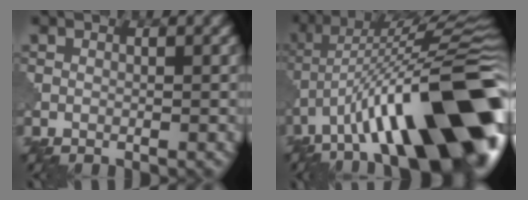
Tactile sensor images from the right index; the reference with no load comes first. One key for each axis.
{"total": 16.2, "fx": -6.9, "fy": 4.2, "fz": 14.1, "tx": -0.201, "ty": 0.038, "tz": -0.107}